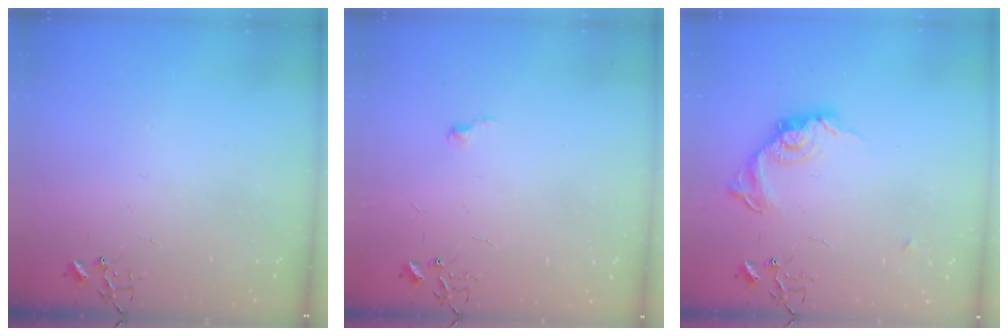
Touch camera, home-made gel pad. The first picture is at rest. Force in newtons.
{"total": 3.4, "press": 3.4, "slide": 0.5}
{"total": 14.2, "press": 14.2, "slide": 0.6}